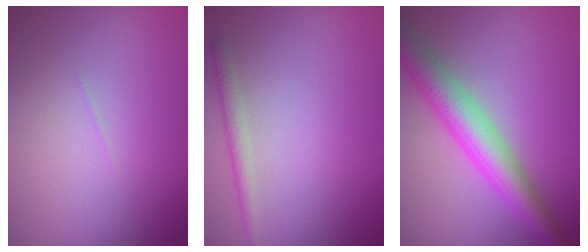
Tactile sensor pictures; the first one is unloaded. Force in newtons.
{"total": 1.5, "press": 1.5, "slide": 0.1}
{"total": 5.9, "press": 5.9, "slide": 0.1}